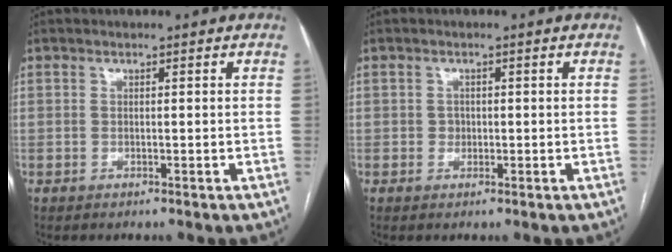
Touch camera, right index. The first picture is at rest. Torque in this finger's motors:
{"motor_torque": [0.36, 0.25, -0.04, 0.01]}